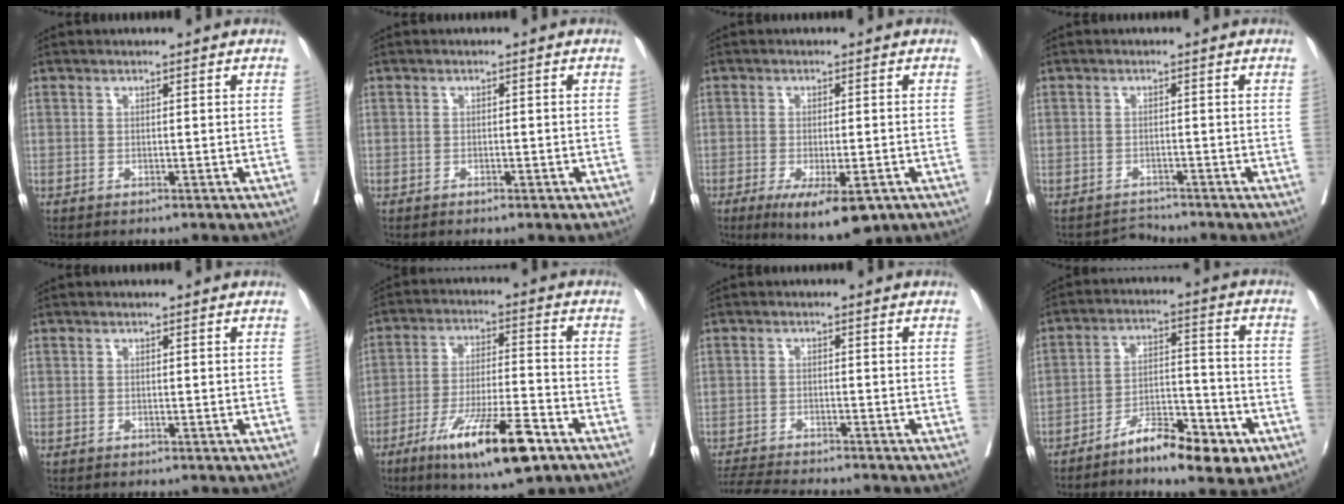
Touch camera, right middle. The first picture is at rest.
{"total": 1.8, "force": [-1.1, 0.8, 1.1], "torque": [-0.018, 0.000, -0.012]}
{"total": 9.5, "force": [-5.5, 2.7, 7.3], "torque": [-0.106, -0.018, -0.079]}
{"total": 2.0, "force": [-1.7, 0.0, -1.0], "torque": [0.021, -0.009, -0.026]}
{"total": 0.0}
{"total": 14.8, "force": [-8.6, 2.2, 11.9], "torque": [-0.202, -0.024, -0.142]}
{"total": 8.8, "force": [-8.1, 0.4, 3.2], "torque": [-0.050, -0.014, -0.130]}
{"total": 11.9, "force": [-7.5, 3.6, 8.5], "torque": [-0.128, 0.019, -0.121]}